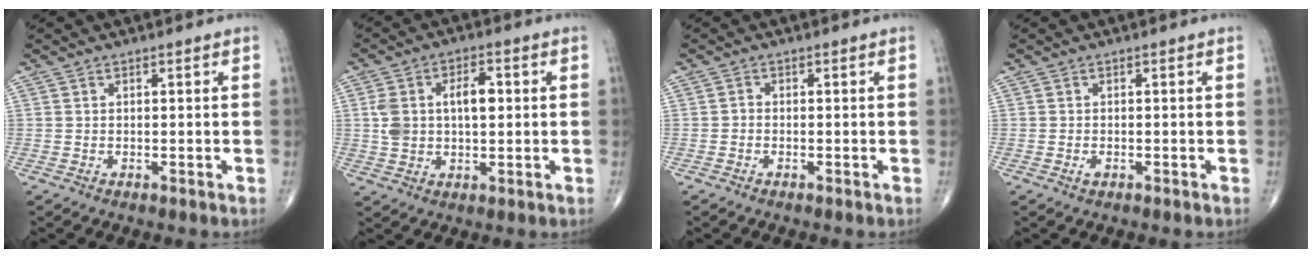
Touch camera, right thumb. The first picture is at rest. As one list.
[{"total": 9.3, "force": [1.2, 5.4, 7.5], "torque": [-0.132, 0.016, 0.025]}, {"total": 0.6, "force": [-0.3, 0.4, 0.3], "torque": [0.000, 0.003, -0.011]}, {"total": 0.8, "force": [-0.4, 0.5, 0.5], "torque": [-0.007, 0.003, -0.005]}]